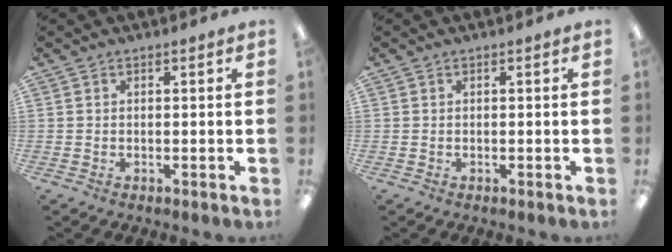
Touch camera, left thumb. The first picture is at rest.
{"total": 0.0}